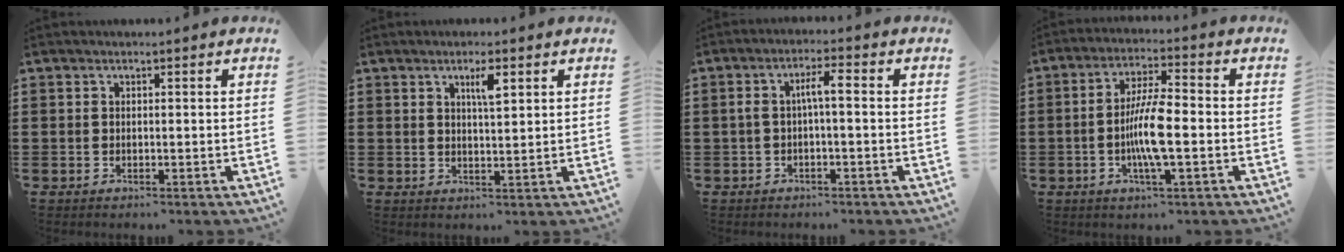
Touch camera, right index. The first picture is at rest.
{"total": 3.2, "force": [1.6, 0.6, 2.7], "torque": [-0.048, 0.002, 0.023]}
{"total": 3.6, "force": [-0.1, 0.7, 3.6], "torque": [-0.076, 0.007, -0.009]}
{"total": 7.9, "force": [-1.6, 1.6, 7.6], "torque": [-0.149, -0.006, -0.034]}